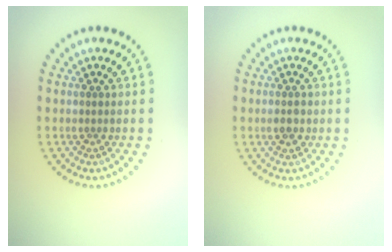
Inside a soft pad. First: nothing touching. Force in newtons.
{"total": 1.9, "press": 1.9, "slide": 0.1}